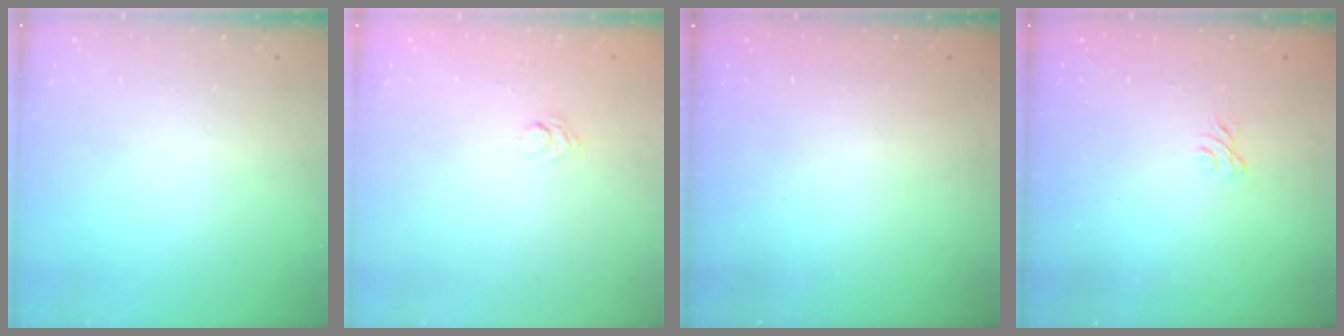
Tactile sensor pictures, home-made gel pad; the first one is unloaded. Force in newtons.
{"total": 3.3, "press": 3.1, "slide": 1.1}
{"total": 2.3, "press": 2.2, "slide": 0.8}
{"total": 1.9, "press": 1.5, "slide": 1.1}